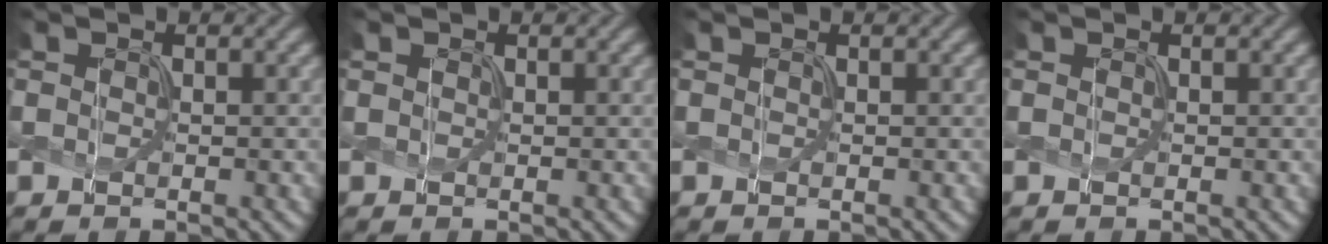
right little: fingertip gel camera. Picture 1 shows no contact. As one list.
[{"total": 0.0}, {"total": 0.0}, {"total": 0.0}]